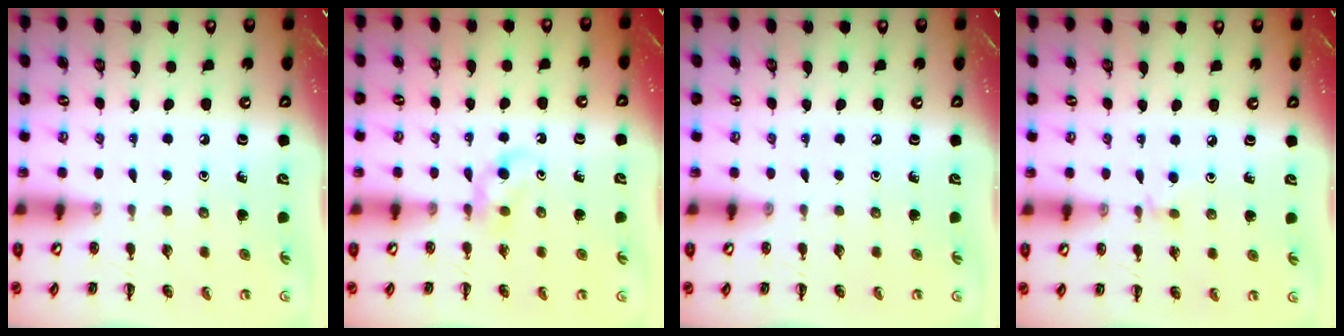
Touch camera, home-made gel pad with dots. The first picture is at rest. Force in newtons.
{"total": 2.9, "press": 2.6, "slide": 1.3}
{"total": 0.0}
{"total": 2.2, "press": 2.0, "slide": 0.8}